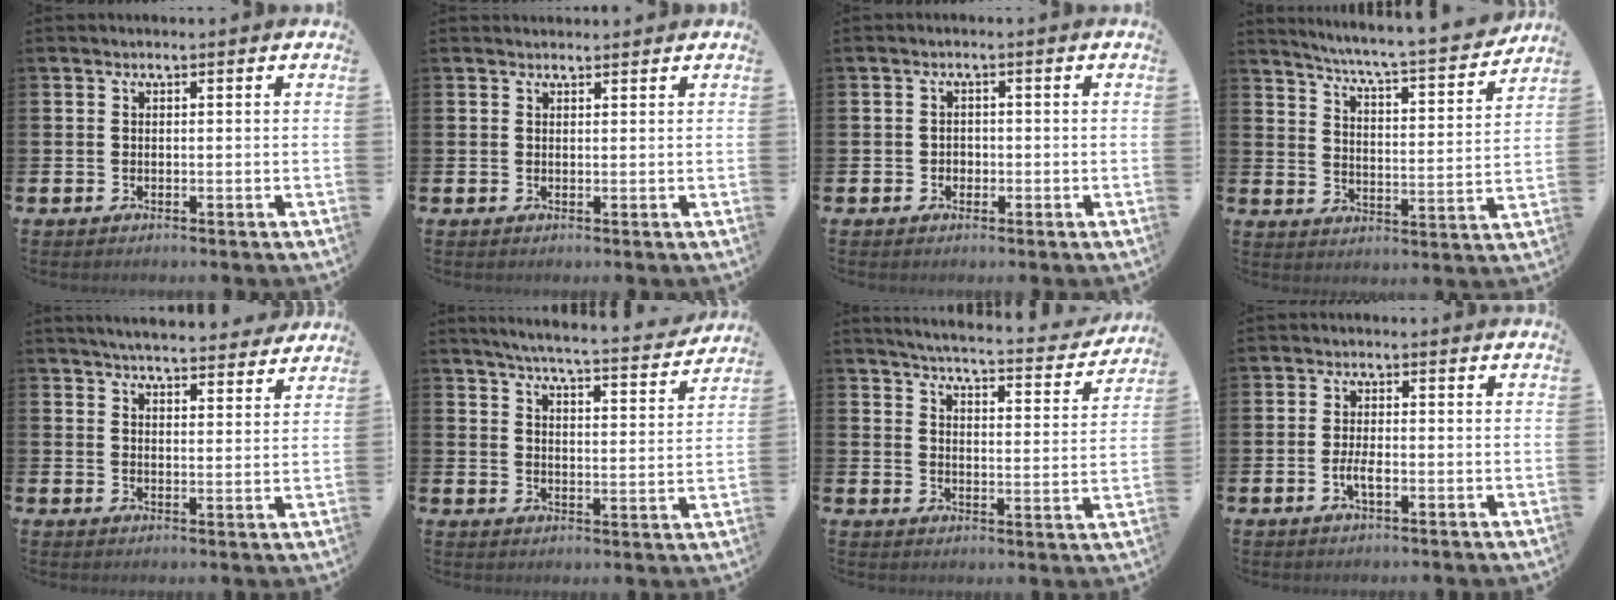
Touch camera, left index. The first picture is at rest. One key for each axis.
{"total": 1.0, "fx": 0.9, "fy": 0.3, "fz": -0.1, "tx": 0.008, "ty": -0.002, "tz": 0.016}
{"total": 1.3, "fx": -0.4, "fy": 1.2, "fz": 0.3, "tx": -0.005, "ty": 0.004, "tz": -0.011}
{"total": 6.1, "fx": 5.7, "fy": -0.2, "fz": 2.0, "tx": -0.060, "ty": -0.053, "tz": 0.090}
{"total": 5.0, "fx": 4.9, "fy": 0.4, "fz": 0.7, "tx": -0.019, "ty": -0.032, "tz": 0.086}
{"total": 5.7, "fx": 5.4, "fy": -0.2, "fz": 1.7, "tx": -0.050, "ty": -0.042, "tz": 0.090}
{"total": 4.6, "fx": 4.4, "fy": 0.3, "fz": 1.3, "tx": -0.043, "ty": -0.037, "tz": 0.070}
{"total": 2.4, "fx": -0.8, "fy": 0.8, "fz": 2.1, "tx": -0.034, "ty": 0.000, "tz": -0.015}